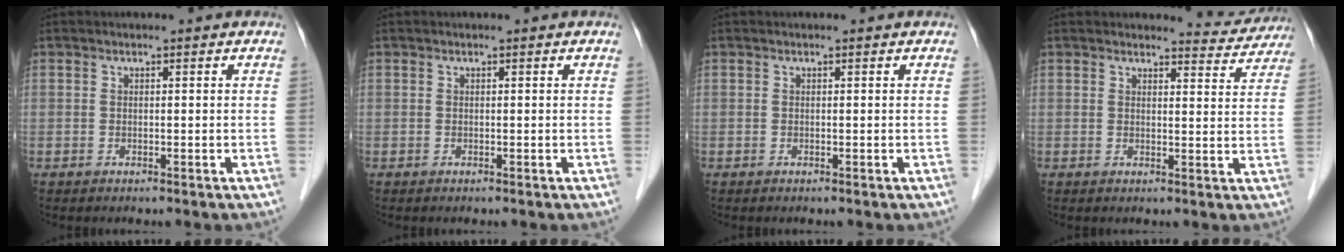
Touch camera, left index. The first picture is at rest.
{"total": 0.0}
{"total": 0.0}
{"total": 4.9, "force": [4.8, 0.8, -0.6], "torque": [0.008, -0.020, 0.042]}